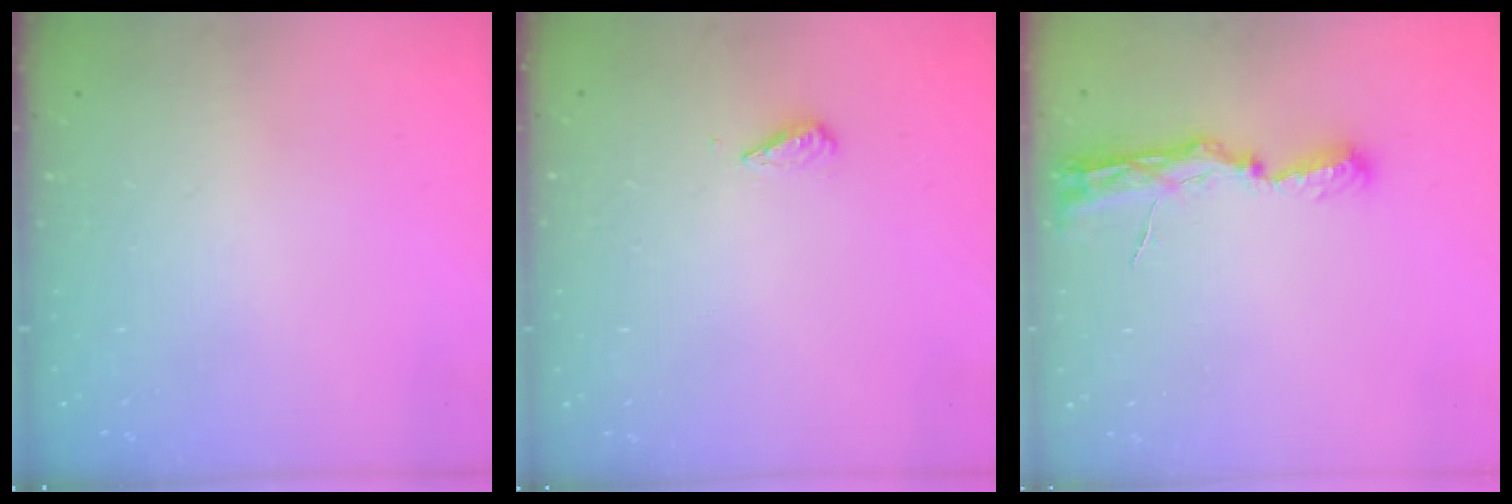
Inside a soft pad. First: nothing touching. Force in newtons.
{"total": 2.9, "press": 2.9, "slide": 0.4}
{"total": 8.0, "press": 8.0, "slide": 0.8}